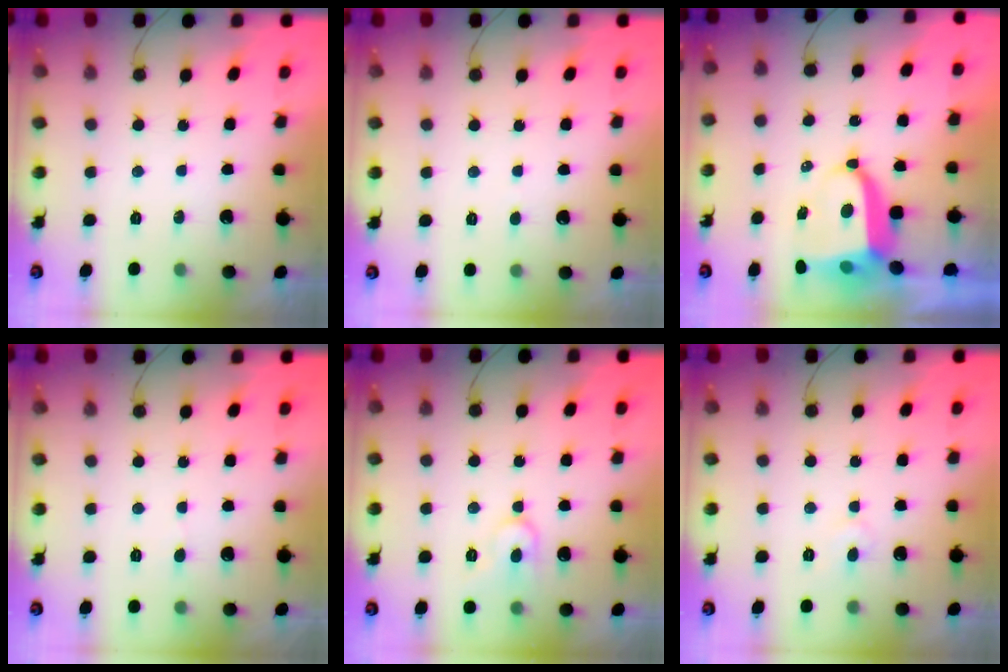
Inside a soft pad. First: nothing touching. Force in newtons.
{"total": 2.5, "press": 2.4, "slide": 0.3}
{"total": 7.5, "press": 7.5, "slide": 1.1}
{"total": 2.4, "press": 2.4, "slide": 0.3}
{"total": 9.3, "press": 9.3, "slide": 0.8}
{"total": 5.1, "press": 5.1, "slide": 0.5}